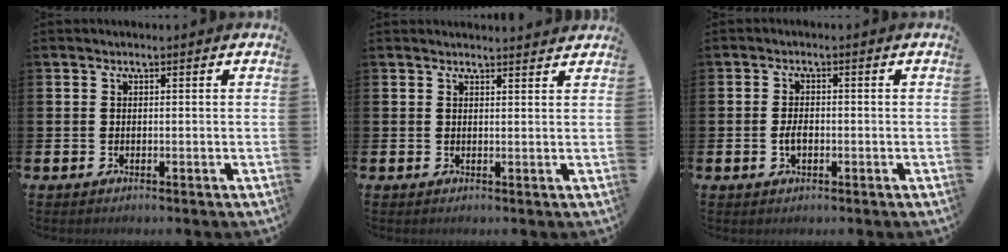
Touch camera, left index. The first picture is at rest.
{"total": 1.7, "force": [1.7, 0.0, -0.1], "torque": [0.010, -0.012, 0.028]}
{"total": 2.2, "force": [-0.4, 1.3, 1.8], "torque": [-0.030, 0.002, -0.009]}